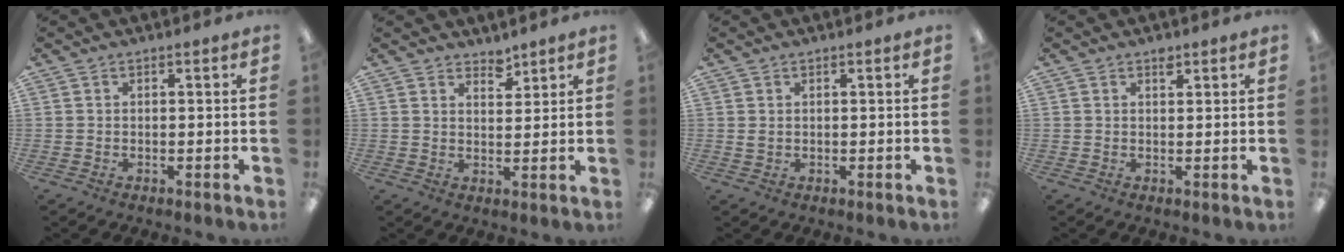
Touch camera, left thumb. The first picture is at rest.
{"total": 3.5, "force": [3.2, 1.3, 0.5], "torque": [0.009, -0.025, 0.055]}
{"total": 1.1, "force": [0.5, 0.7, 0.7], "torque": [-0.016, 0.004, 0.007]}
{"total": 1.8, "force": [1.4, 0.9, 0.8], "torque": [-0.001, -0.006, 0.022]}